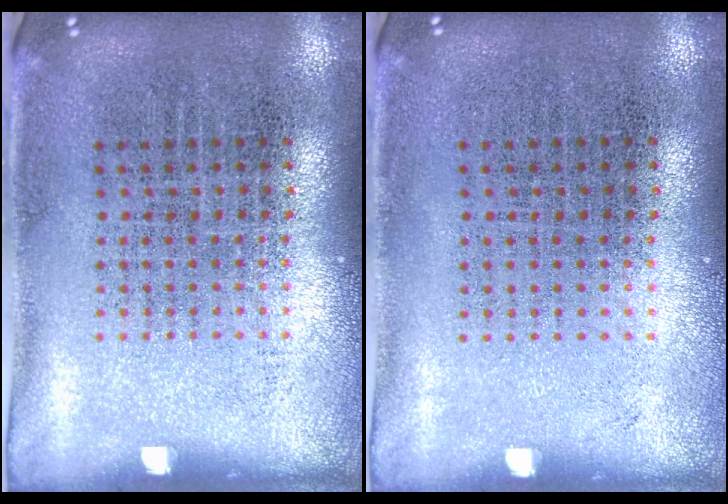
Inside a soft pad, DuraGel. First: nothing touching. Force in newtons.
{"total": 0.0}